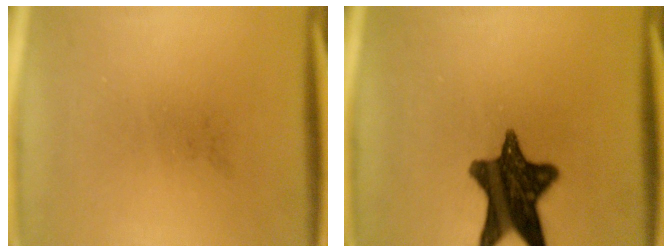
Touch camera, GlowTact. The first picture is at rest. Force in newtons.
{"total": 13.5}